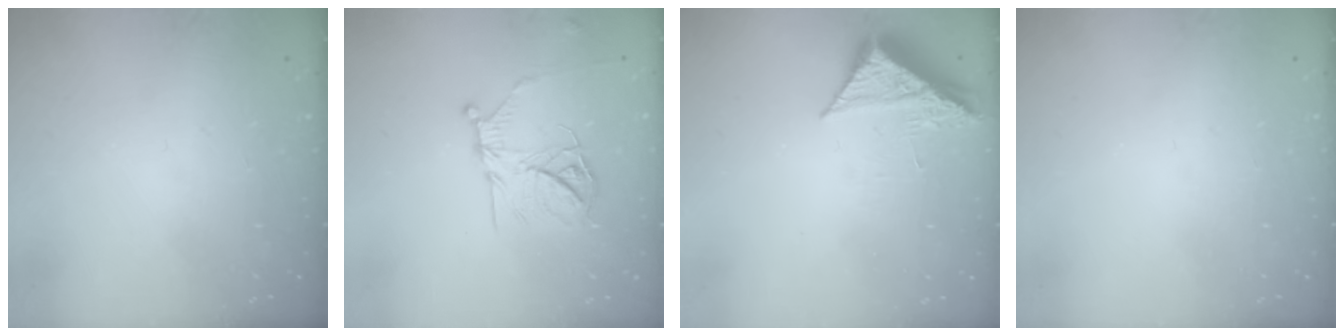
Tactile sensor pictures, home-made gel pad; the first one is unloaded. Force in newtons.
{"total": 13.2, "press": 13.2, "slide": 0.8}
{"total": 7.0, "press": 7.0, "slide": 0.3}
{"total": 0.0}